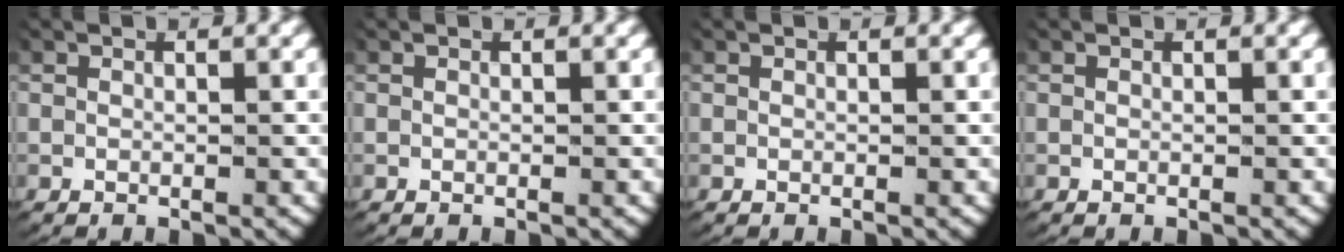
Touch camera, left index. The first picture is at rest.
{"total": 0.0}
{"total": 0.0}
{"total": 0.0}